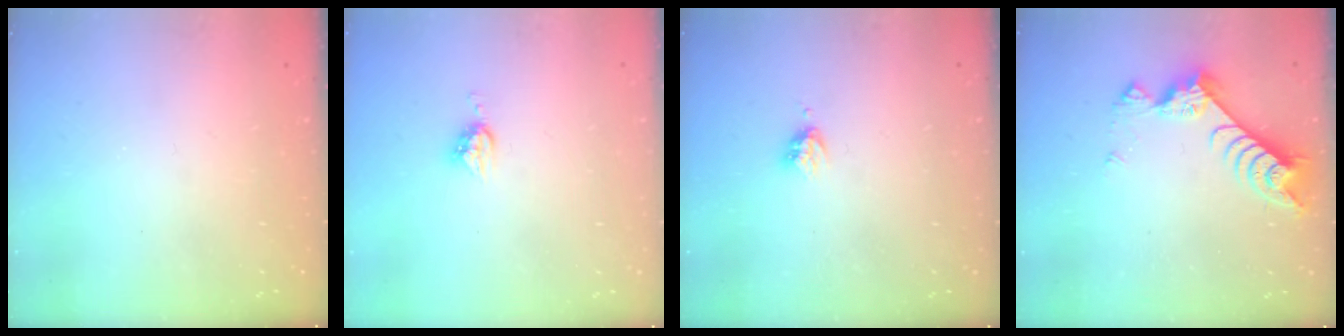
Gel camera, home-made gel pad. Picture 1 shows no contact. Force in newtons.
{"total": 5.0, "press": 5.0, "slide": 0.2}
{"total": 3.0, "press": 3.0, "slide": 0.4}
{"total": 7.9, "press": 7.9, "slide": 0.7}